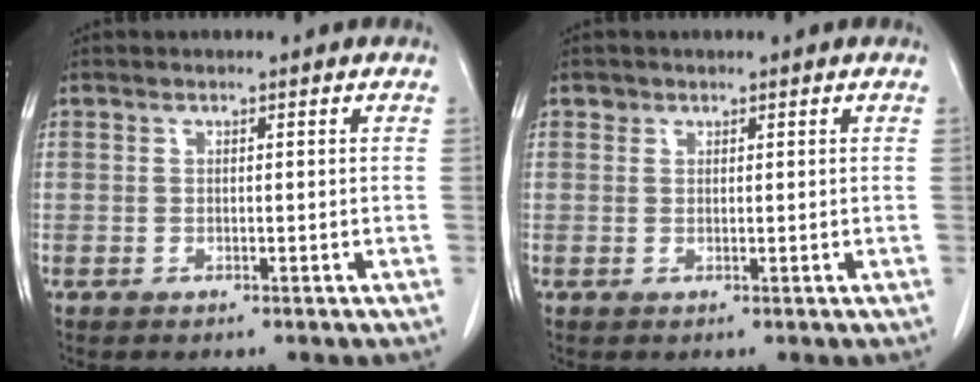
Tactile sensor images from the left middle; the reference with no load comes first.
{"total": 0.7, "force": [0.4, 0.5, 0.0], "torque": [0.006, -0.001, 0.005]}